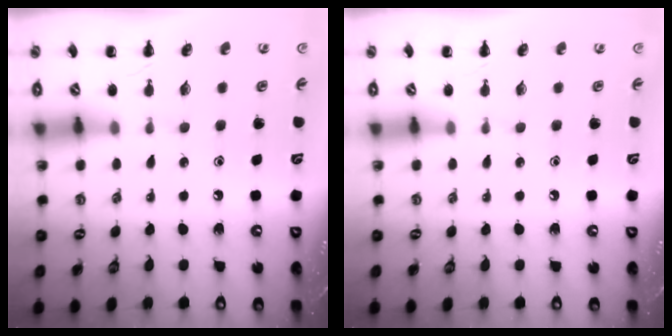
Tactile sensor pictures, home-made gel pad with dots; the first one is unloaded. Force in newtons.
{"total": 0.0}